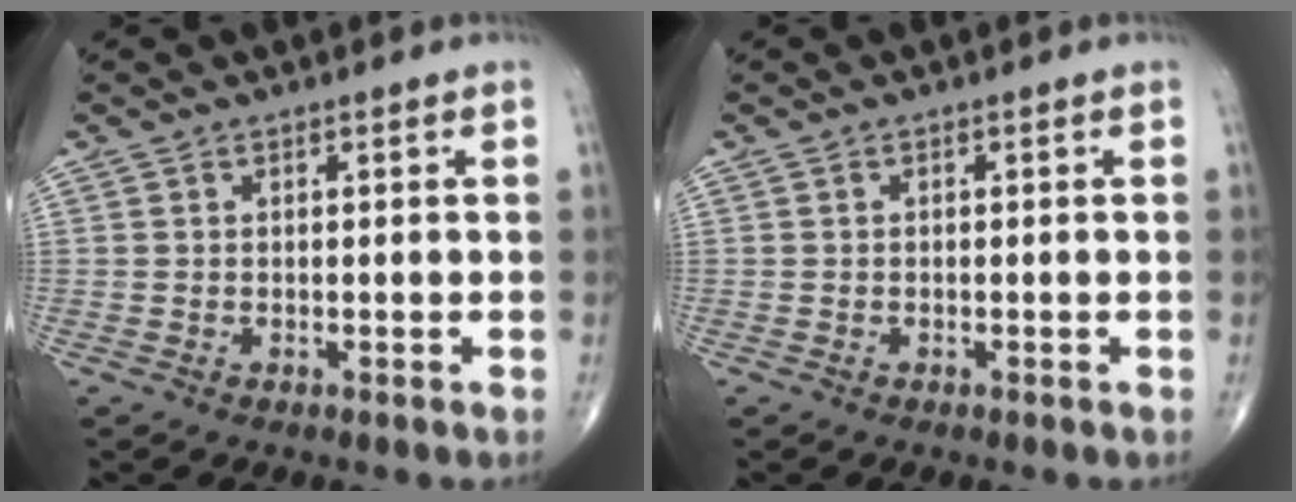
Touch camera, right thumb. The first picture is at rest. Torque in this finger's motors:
{"motor_torque": [0.20, 0.06, -0.13, -0.16, -0.01]}